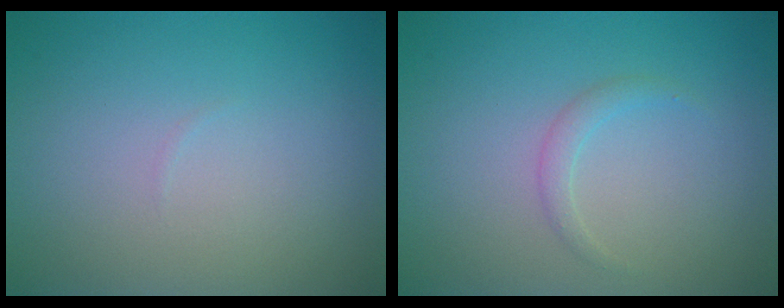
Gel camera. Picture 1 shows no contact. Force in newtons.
{"total": 1.1, "press": 1.1, "slide": 0.1}